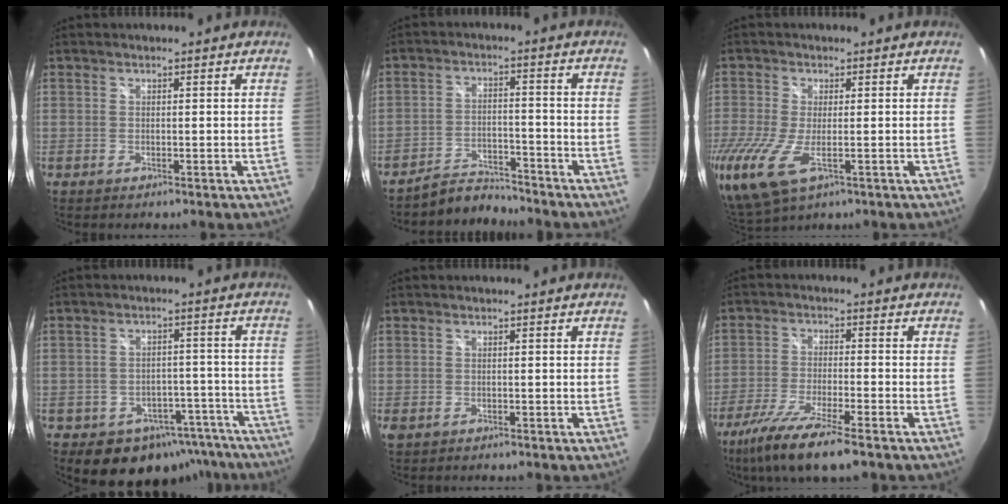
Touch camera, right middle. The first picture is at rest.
{"total": 6.1, "force": [-6.1, 0.7, 0.4], "torque": [-0.022, 0.012, -0.103]}
{"total": 7.9, "force": [-3.0, 3.4, 6.4], "torque": [-0.147, -0.025, -0.056]}
{"total": 13.0, "force": [-8.6, 8.7, 4.4], "torque": [-0.080, 0.028, -0.079]}
{"total": 1.4, "force": [-0.5, 1.0, 0.9], "torque": [-0.021, -0.005, -0.007]}
{"total": 12.9, "force": [-9.0, 1.7, 9.0], "torque": [-0.194, -0.043, -0.165]}